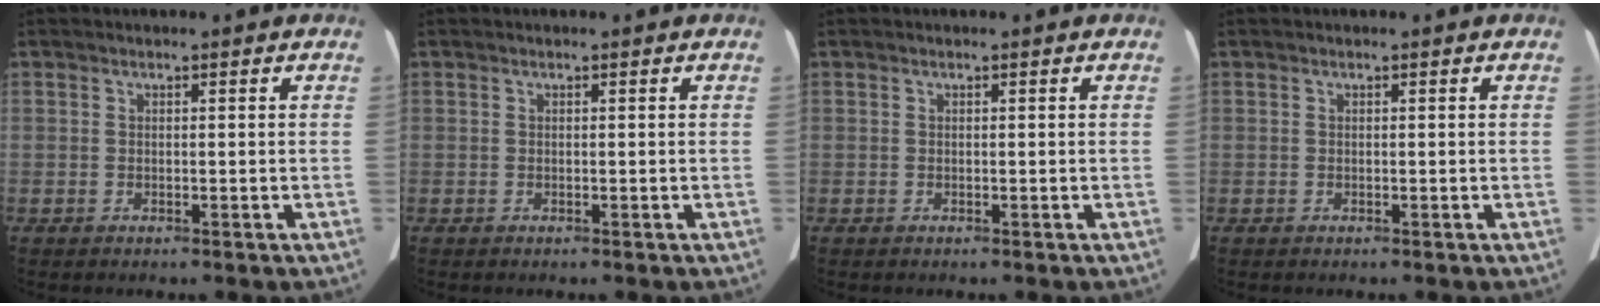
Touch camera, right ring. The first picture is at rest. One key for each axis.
{"total": 0.0}
{"total": 0.0}
{"total": 0.0}